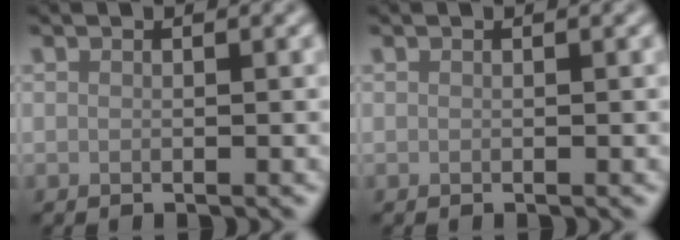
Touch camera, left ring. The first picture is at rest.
{"total": 0.0}